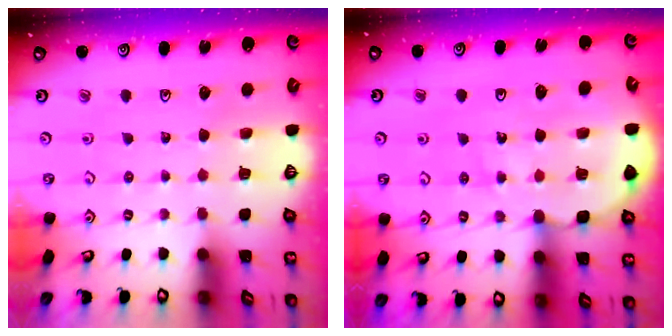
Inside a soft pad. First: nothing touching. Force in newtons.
{"total": 9.7, "press": 9.2, "slide": 2.9}